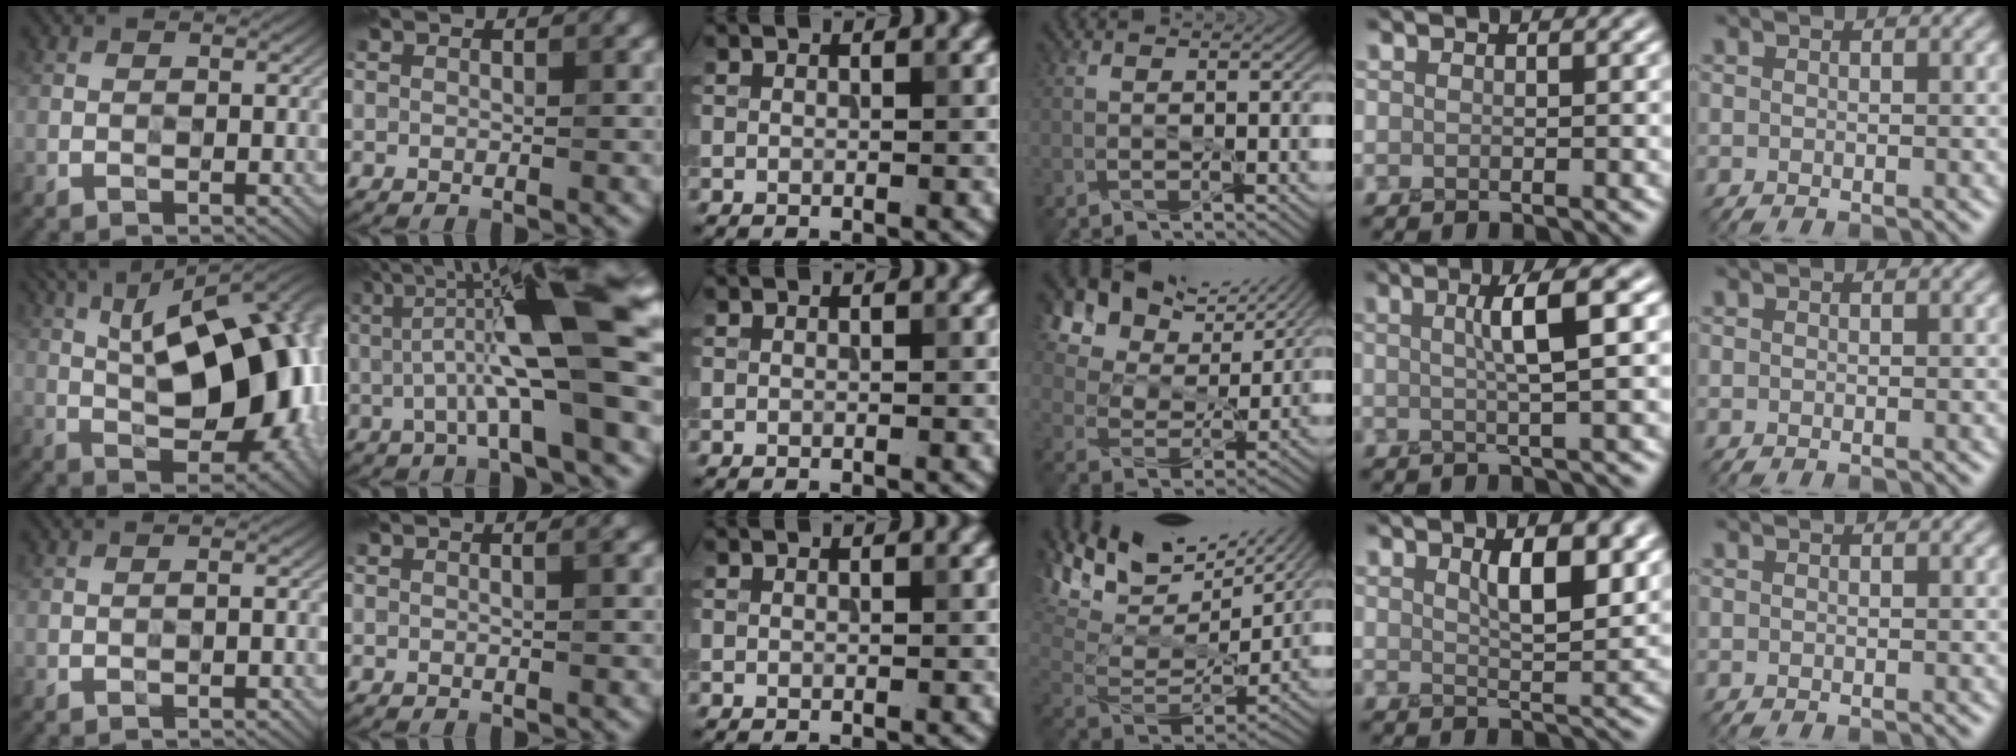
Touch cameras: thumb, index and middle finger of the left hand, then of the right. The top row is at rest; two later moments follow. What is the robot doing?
{"motion": "peel", "object": "velcro strap"}